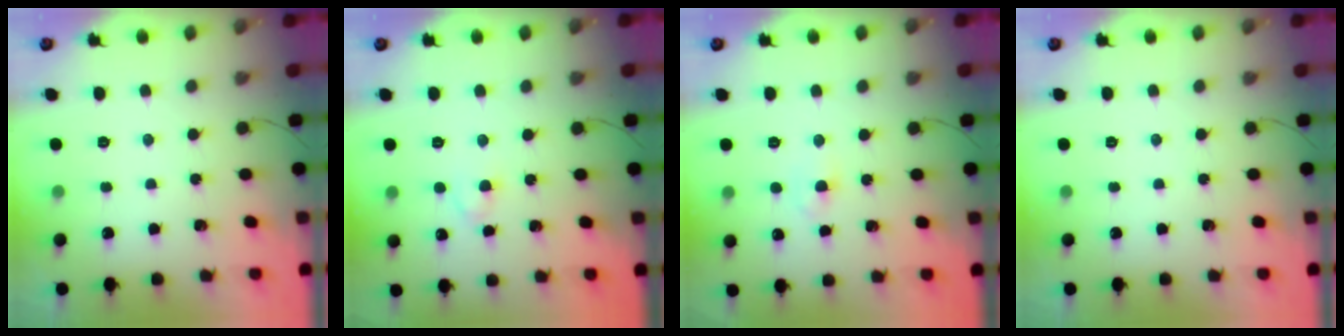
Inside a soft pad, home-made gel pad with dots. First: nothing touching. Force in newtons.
{"total": 2.7, "press": 2.4, "slide": 1.2}
{"total": 2.1, "press": 1.9, "slide": 0.9}
{"total": 0.0}